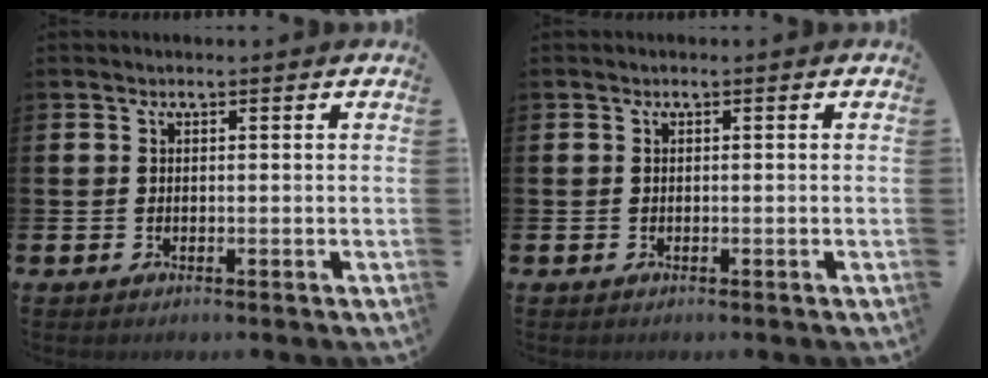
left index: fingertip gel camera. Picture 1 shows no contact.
{"total": 0.0}